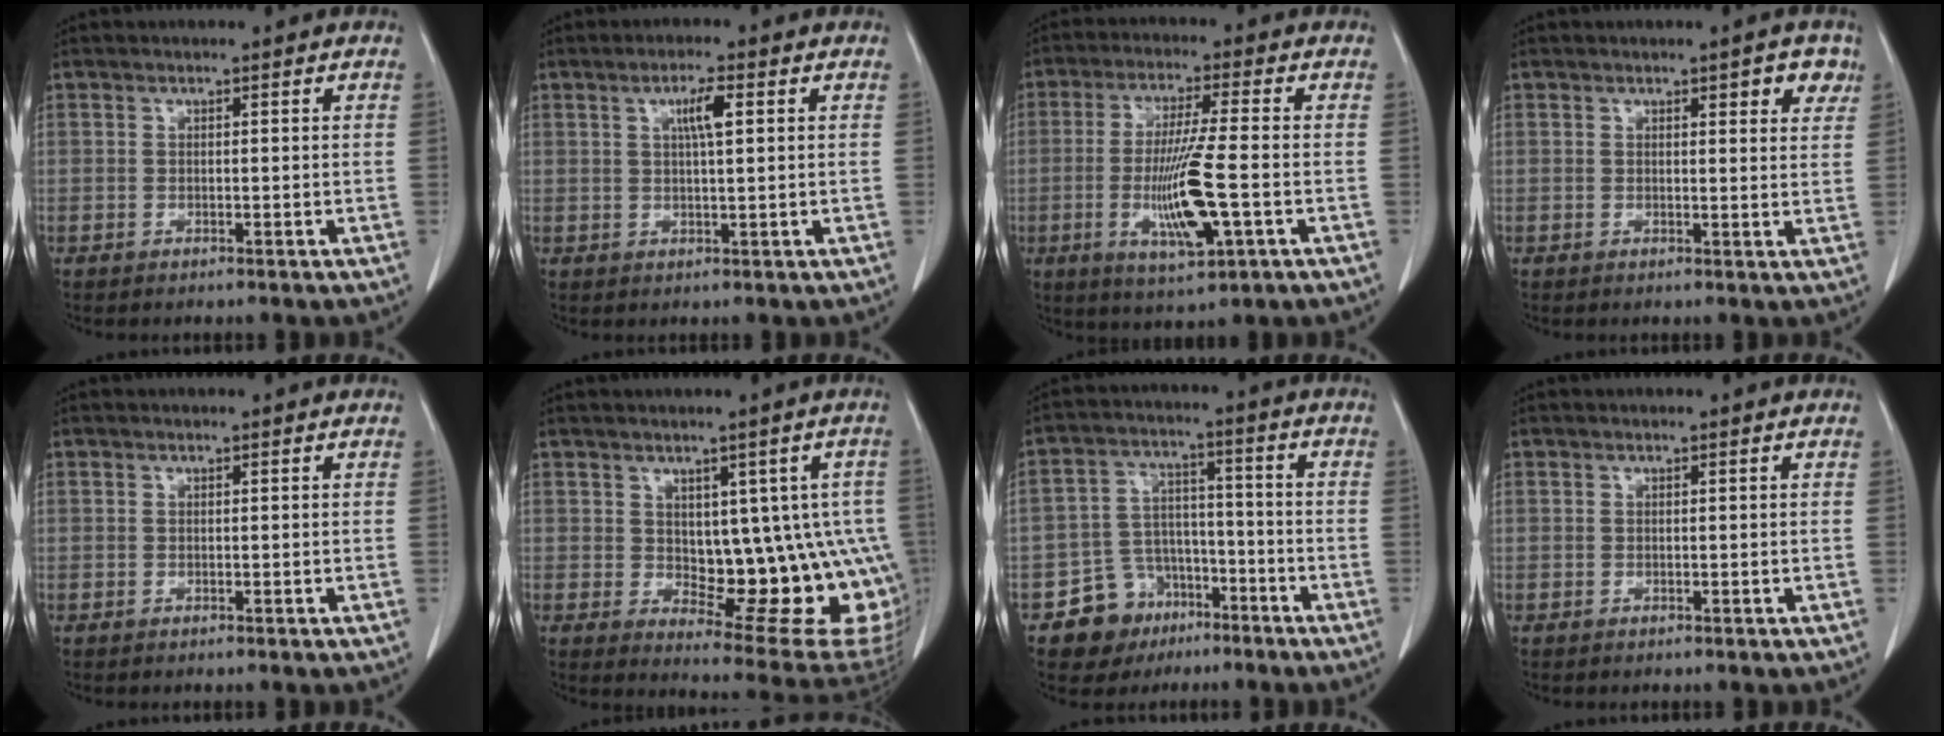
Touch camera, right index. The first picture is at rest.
{"total": 3.7, "force": [1.2, 0.3, 3.5], "torque": [-0.063, 0.002, 0.021]}
{"total": 11.0, "force": [-2.5, 0.7, 10.7], "torque": [-0.199, -0.014, -0.042]}
{"total": 3.5, "force": [2.0, 1.1, 2.6], "torque": [-0.027, -0.002, 0.023]}
{"total": 0.0}
{"total": 15.4, "force": [-0.1, 7.2, 13.6], "torque": [-0.118, 0.010, 0.024]}
{"total": 8.9, "force": [-5.2, 7.0, 1.8], "torque": [-0.032, 0.026, -0.076]}
{"total": 0.0}